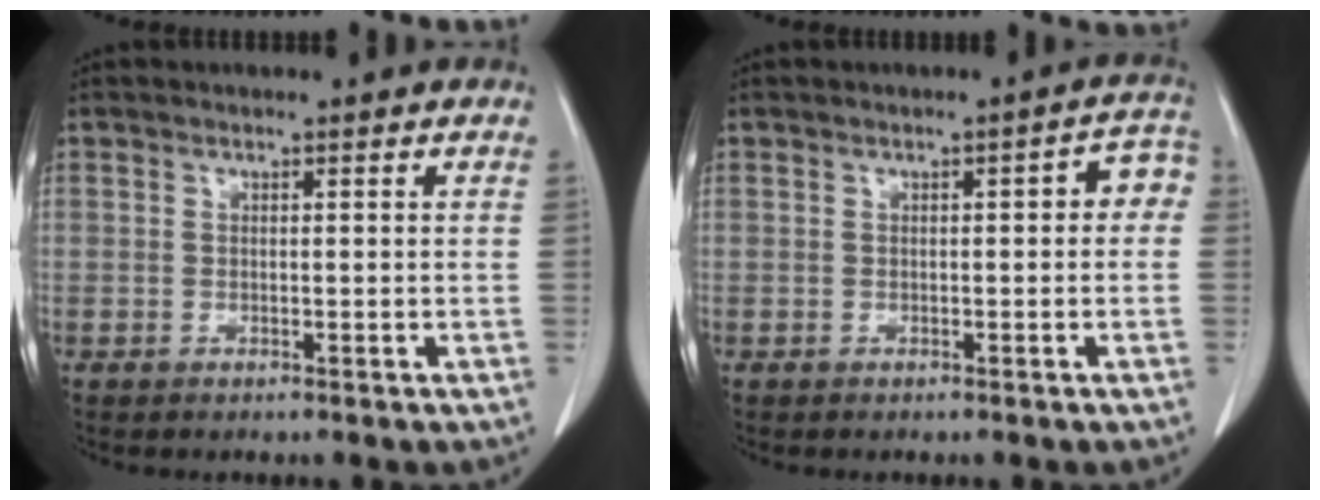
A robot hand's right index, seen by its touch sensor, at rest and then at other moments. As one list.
[{"total": 3.6, "force": [0.3, 1.3, 3.4], "torque": [-0.031, 0.019, -0.001]}]